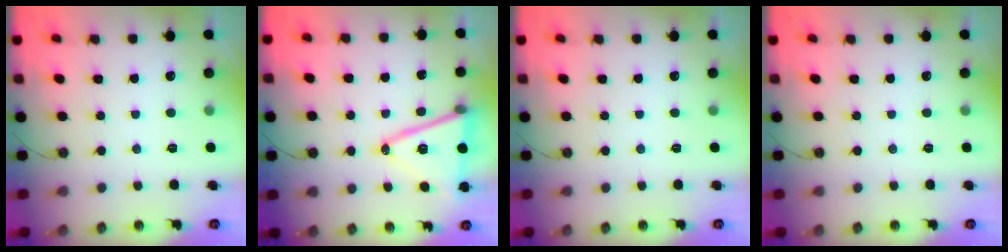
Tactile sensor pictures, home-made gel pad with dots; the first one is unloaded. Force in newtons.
{"total": 16.1, "press": 15.6, "slide": 3.7}
{"total": 0.0}
{"total": 0.0}